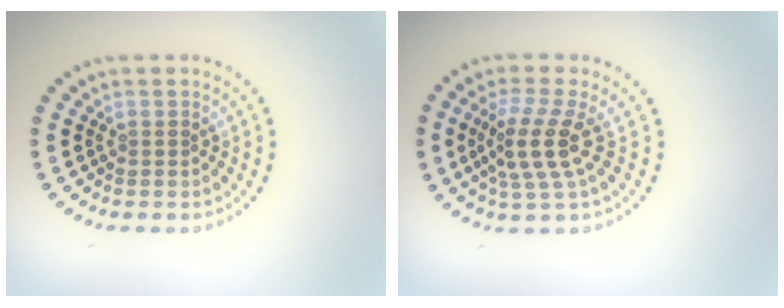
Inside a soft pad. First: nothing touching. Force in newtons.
{"total": 3.8, "press": 3.1, "slide": 2.2}